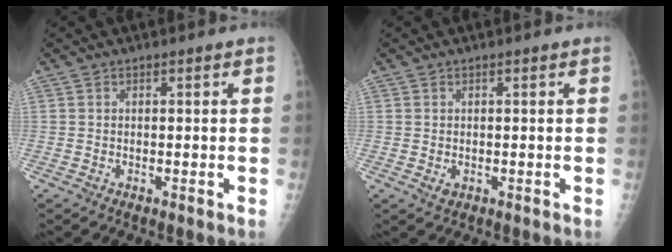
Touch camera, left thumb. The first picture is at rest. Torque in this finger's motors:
{"motor_torque": [-0.45, 0.25, -0.03, -0.19, 0.02]}